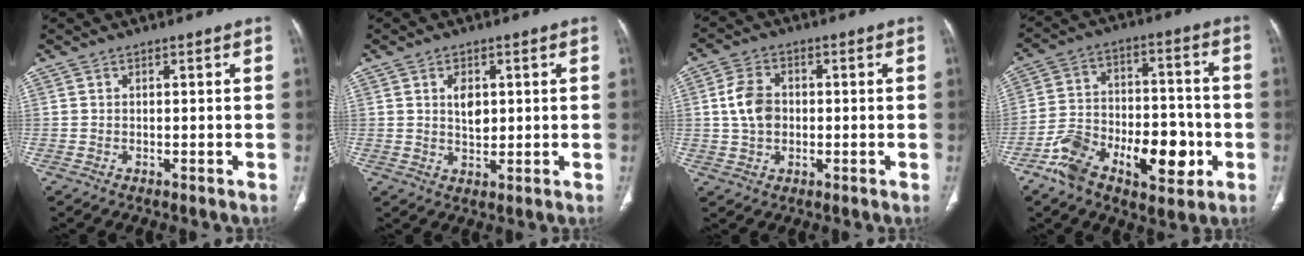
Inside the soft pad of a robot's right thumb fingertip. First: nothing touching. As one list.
[{"total": 4.2, "force": [1.1, 2.5, 3.2], "torque": [-0.041, -0.006, 0.021]}, {"total": 6.9, "force": [0.3, 5.0, 4.7], "torque": [-0.082, 0.007, 0.004]}, {"total": 17.5, "force": [-7.3, 9.1, 13.0], "torque": [-0.189, 0.042, -0.115]}]